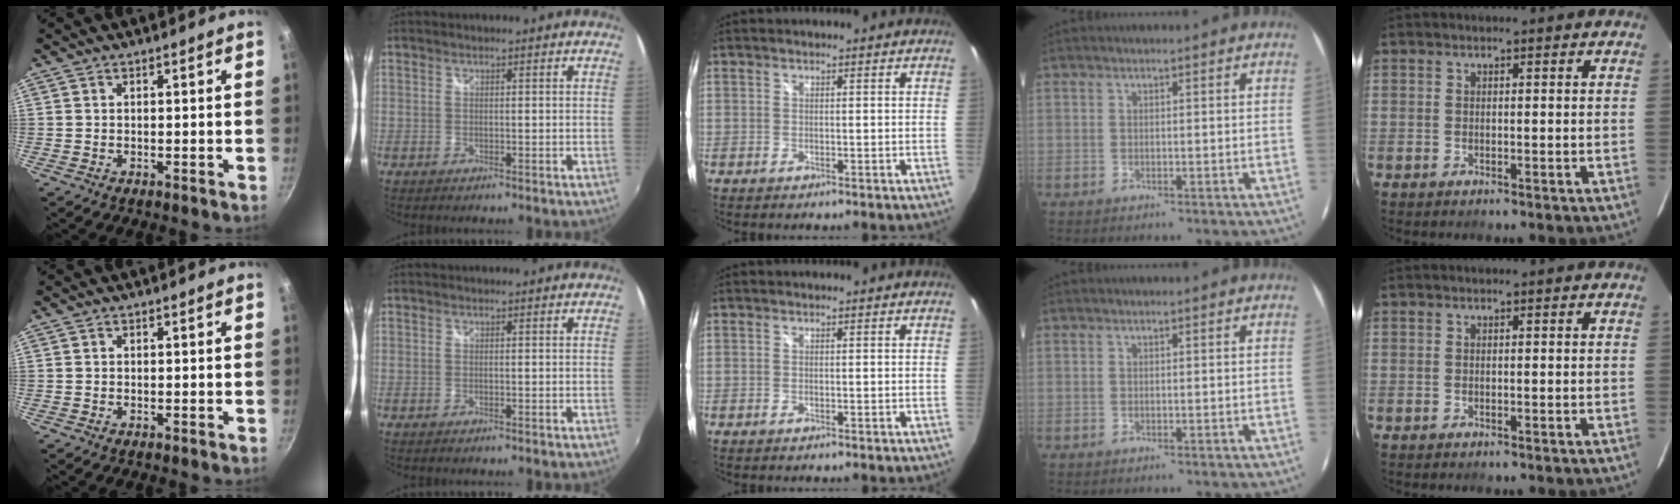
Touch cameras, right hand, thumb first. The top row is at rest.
{}